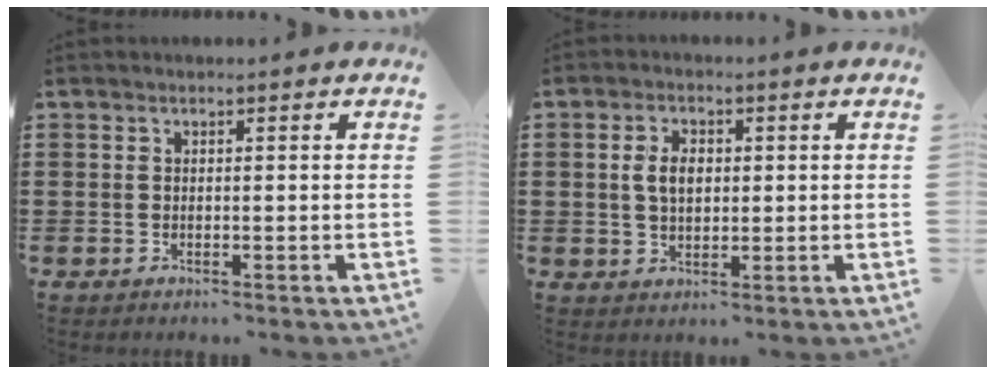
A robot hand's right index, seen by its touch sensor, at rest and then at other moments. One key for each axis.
{"total": 4.1, "fx": 0.3, "fy": 2.4, "fz": 3.3, "tx": -0.067, "ty": 0.004, "tz": -0.001}